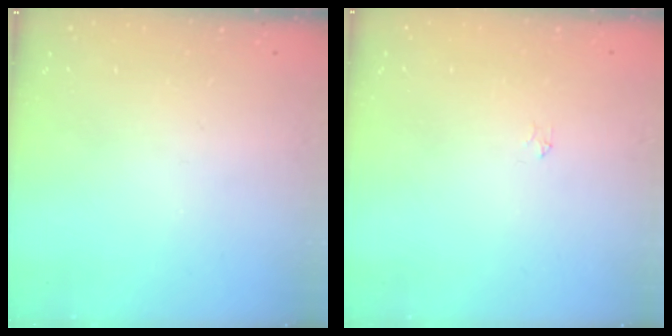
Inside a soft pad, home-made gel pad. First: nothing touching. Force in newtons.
{"total": 2.2, "press": 2.2, "slide": 0.3}